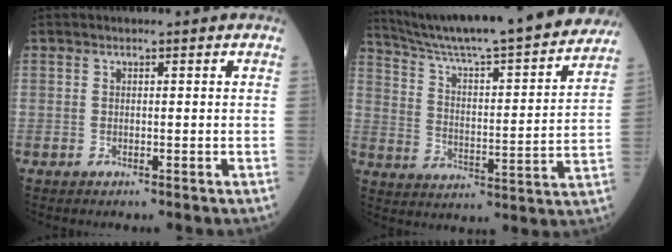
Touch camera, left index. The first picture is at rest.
{"total": 27.0, "force": [24.1, 1.2, 12.0], "torque": [-0.195, -0.042, 0.334]}